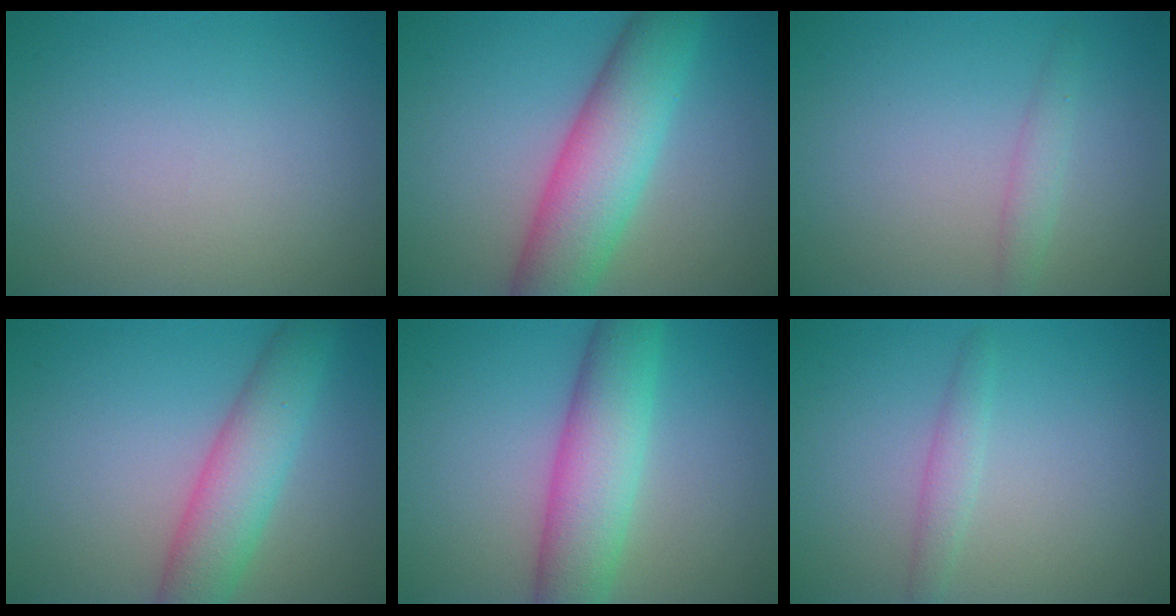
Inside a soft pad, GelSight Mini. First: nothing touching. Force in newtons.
{"total": 8.1, "press": 8.1, "slide": 0.2}
{"total": 1.5, "press": 1.5, "slide": 0.0}
{"total": 5.6, "press": 5.6, "slide": 0.2}
{"total": 6.8, "press": 6.8, "slide": 0.2}
{"total": 1.5, "press": 1.5, "slide": 0.0}